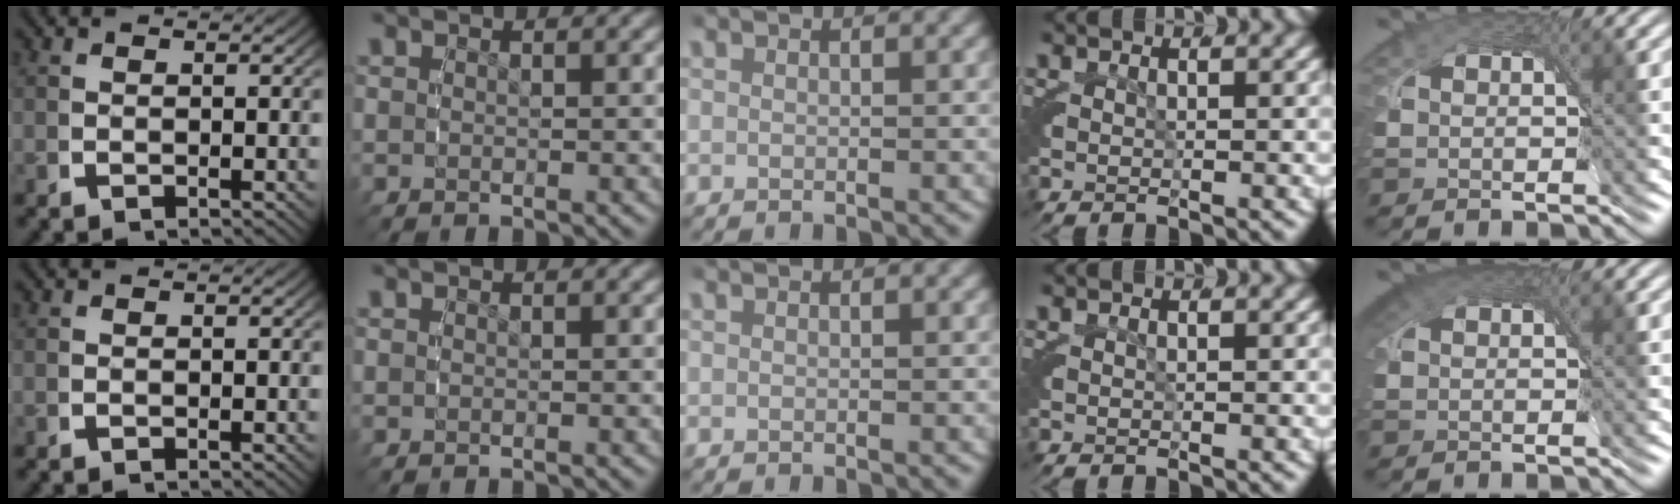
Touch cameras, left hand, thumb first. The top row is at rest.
{"little": {"total": 4.1, "force": [2.1, 2.3, 2.6], "torque": [-0.052, 0.006, 0.026]}}